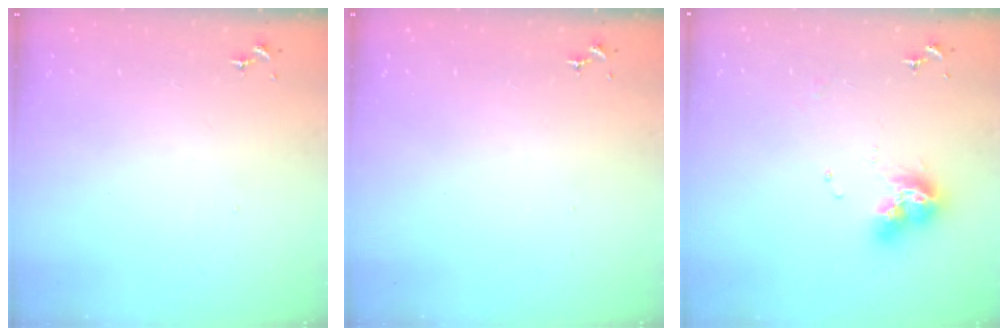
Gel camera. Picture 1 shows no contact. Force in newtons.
{"total": 0.0}
{"total": 11.2, "press": 11.1, "slide": 1.1}